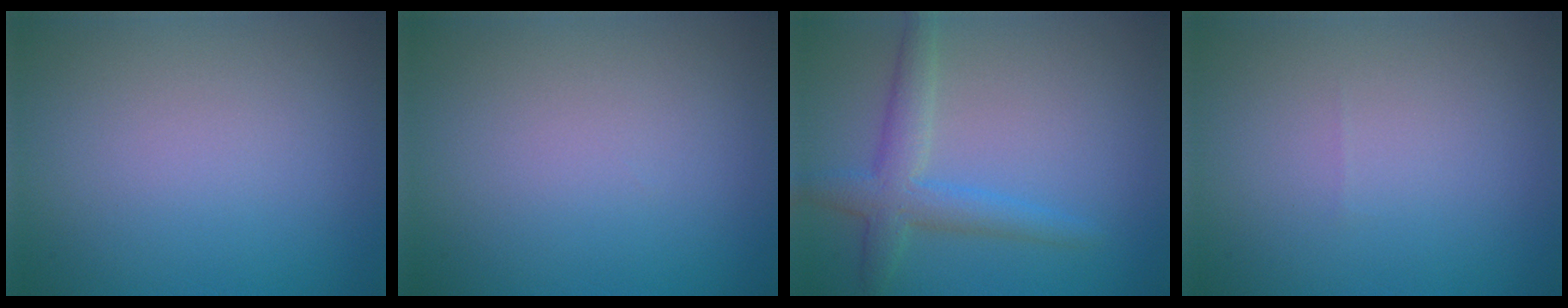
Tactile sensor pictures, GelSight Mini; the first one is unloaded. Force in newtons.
{"total": 0.0}
{"total": 3.6, "press": 3.6, "slide": 0.1}
{"total": 0.0}